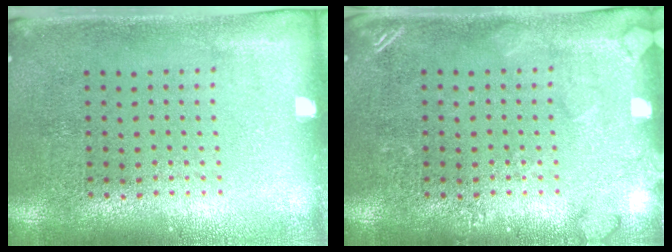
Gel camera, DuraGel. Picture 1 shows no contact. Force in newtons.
{"total": 2.0, "press": 2.0, "slide": 0.4}